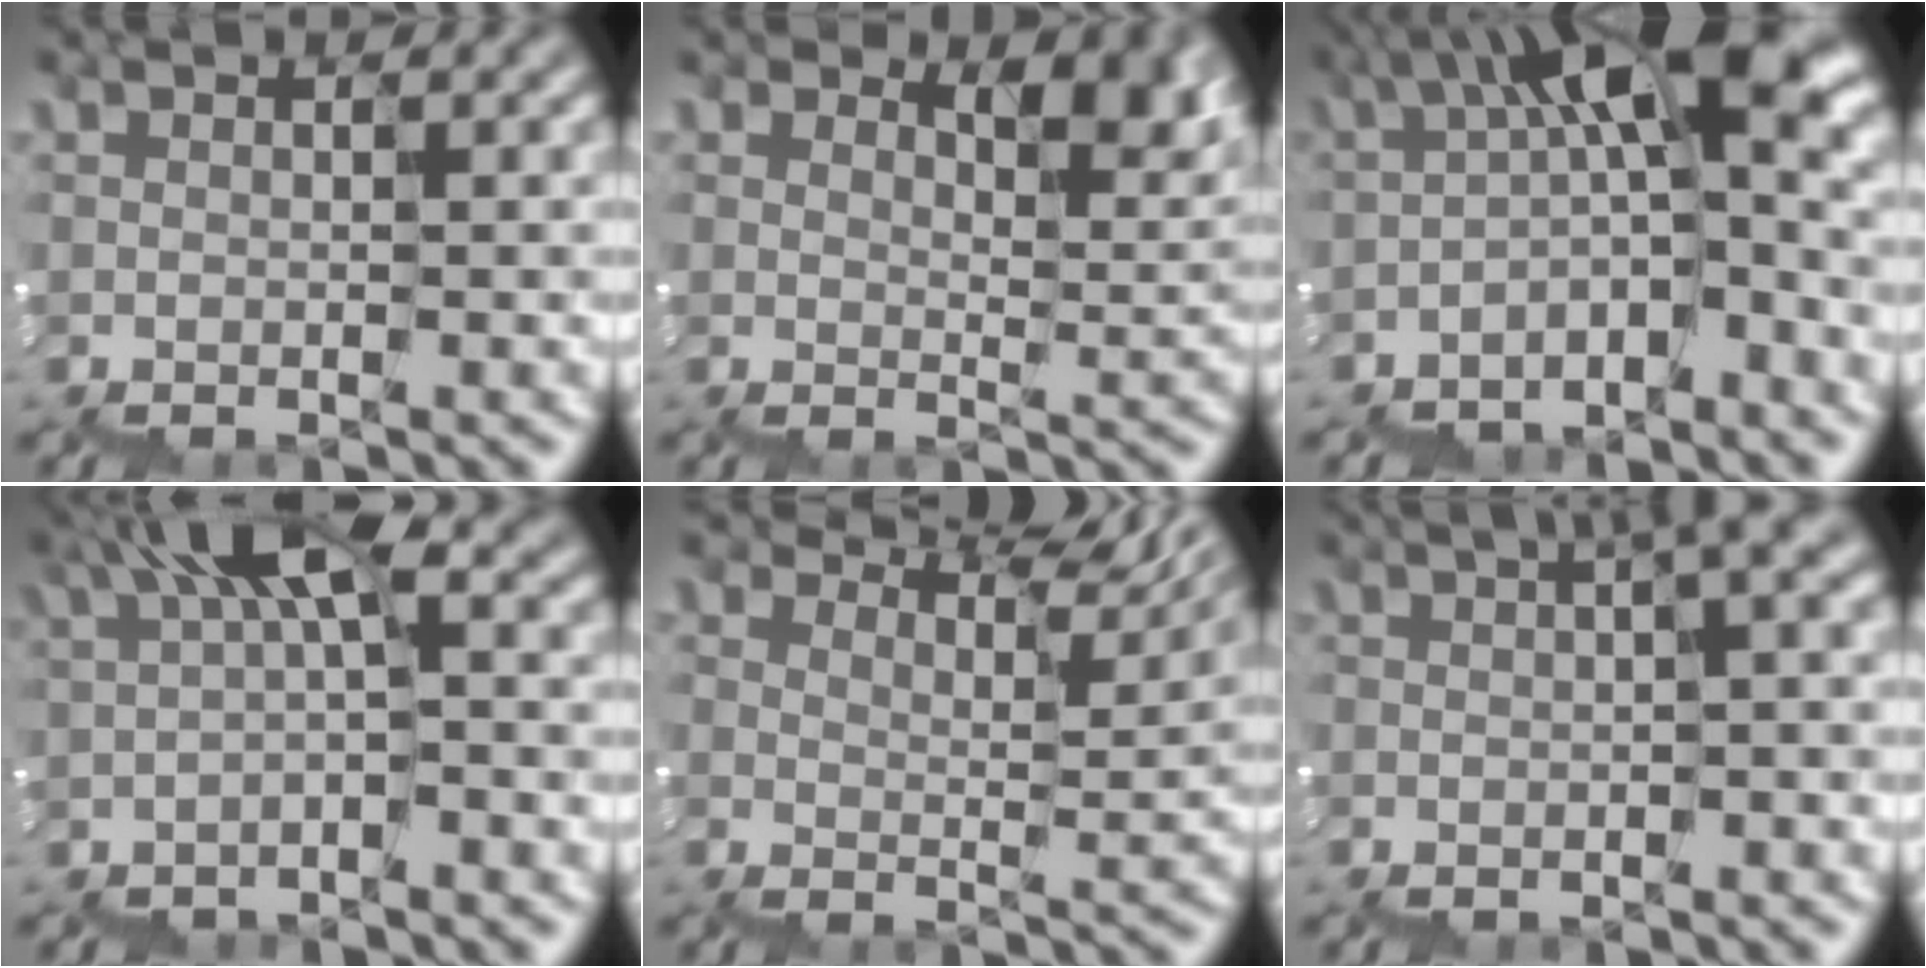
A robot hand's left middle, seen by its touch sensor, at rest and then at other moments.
{"total": 4.3, "force": [2.7, 1.8, 2.8], "torque": [-0.036, 0.002, 0.043]}
{"total": 9.6, "force": [-0.9, 3.0, 9.1], "torque": [-0.169, 0.018, -0.021]}
{"total": 4.0, "force": [0.8, 1.0, 3.8], "torque": [-0.090, 0.012, 0.006]}
{"total": 6.6, "force": [6.0, 1.1, 2.4], "torque": [-0.049, 0.007, 0.096]}
{"total": 4.3, "force": [0.3, 0.9, 4.2], "torque": [-0.050, 0.007, 0.001]}